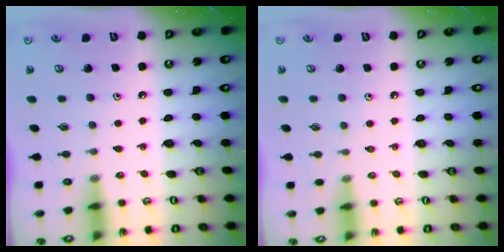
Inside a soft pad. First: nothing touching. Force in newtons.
{"total": 2.1, "press": 2.1, "slide": 0.4}